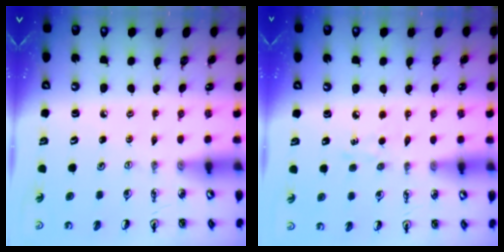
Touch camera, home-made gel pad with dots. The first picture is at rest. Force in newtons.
{"total": 5.6, "press": 5.5, "slide": 0.7}